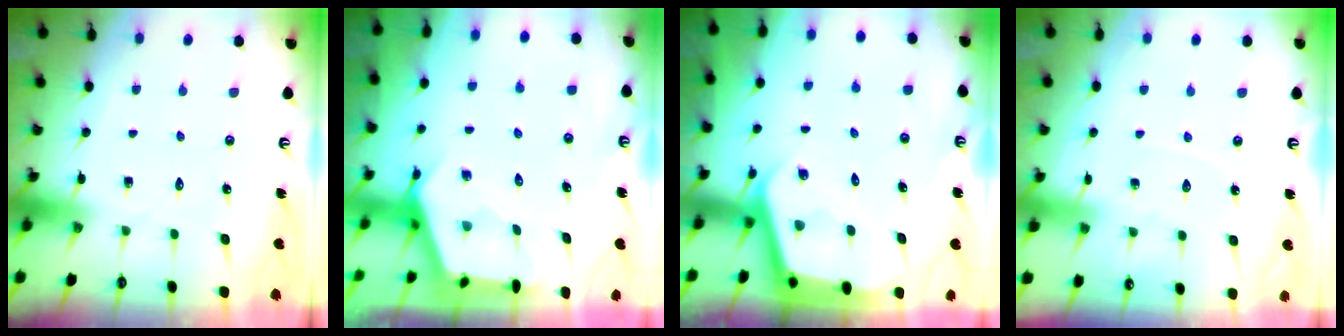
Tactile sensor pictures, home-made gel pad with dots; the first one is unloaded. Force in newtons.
{"total": 2.5, "press": 2.5, "slide": 0.3}
{"total": 3.8, "press": 3.8, "slide": 0.2}
{"total": 2.7, "press": 2.6, "slide": 0.4}